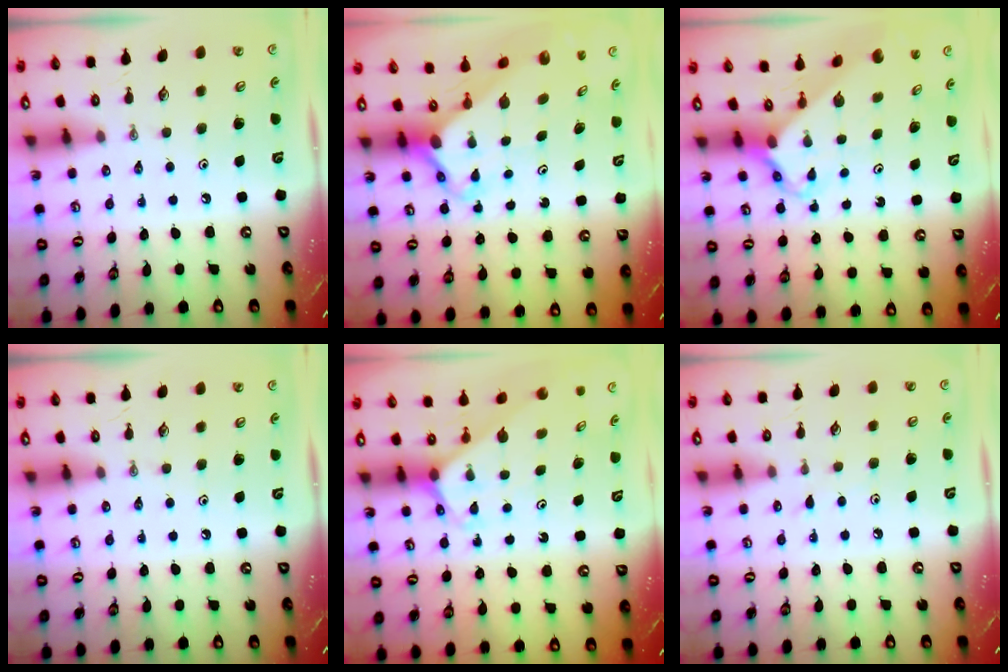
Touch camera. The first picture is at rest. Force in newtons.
{"total": 3.9, "press": 3.9, "slide": 0.3}
{"total": 2.7, "press": 2.7, "slide": 0.2}
{"total": 0.0}
{"total": 2.5, "press": 2.5, "slide": 0.2}
{"total": 3.7, "press": 3.7, "slide": 0.4}